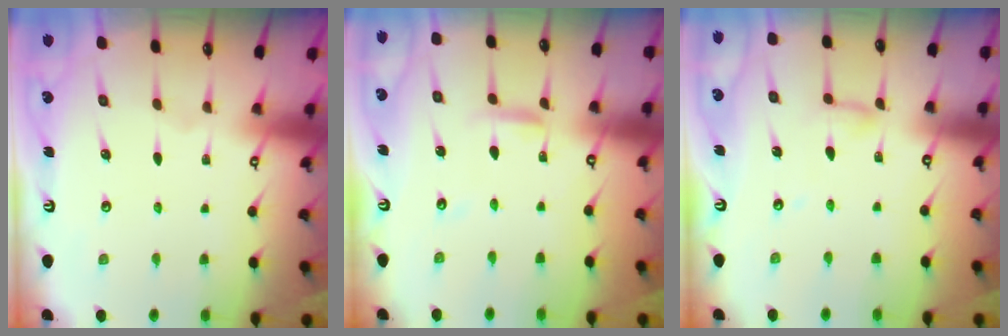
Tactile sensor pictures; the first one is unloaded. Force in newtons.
{"total": 3.7, "press": 3.7, "slide": 0.3}
{"total": 4.2, "press": 4.2, "slide": 0.2}